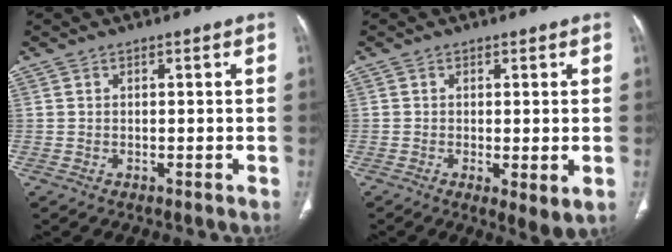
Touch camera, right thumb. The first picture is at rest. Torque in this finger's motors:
{"motor_torque": [0.17, 0.13, 0.14, -0.32, 0.02]}